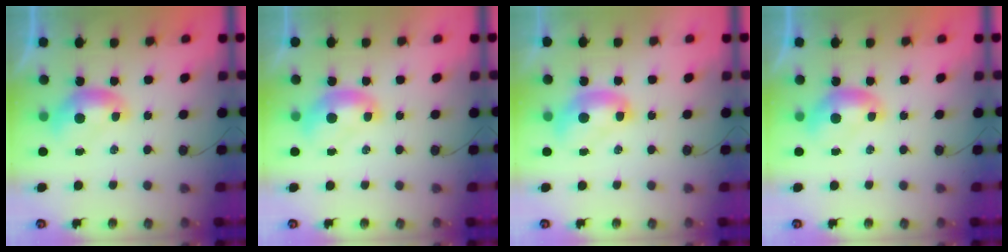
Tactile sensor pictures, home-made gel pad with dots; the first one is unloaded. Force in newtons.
{"total": 1.1, "press": 1.1, "slide": 0.1}
{"total": 2.4, "press": 2.4, "slide": 0.2}
{"total": 0.0}